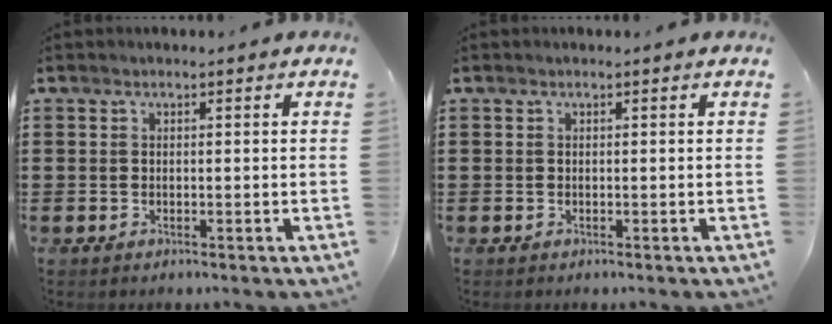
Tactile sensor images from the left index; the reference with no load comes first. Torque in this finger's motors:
{"motor_torque": [0.00, 0.00, 0.00, 0.01]}